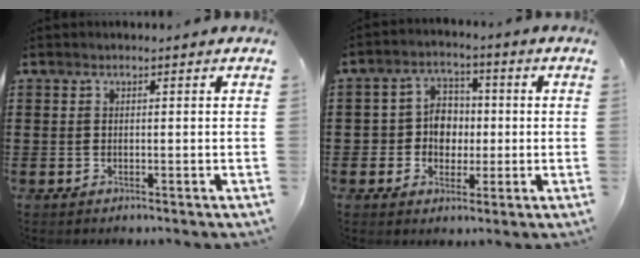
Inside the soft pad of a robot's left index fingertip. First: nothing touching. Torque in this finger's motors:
{"motor_torque": [1.38, 0.76, 0.35, 0.03]}